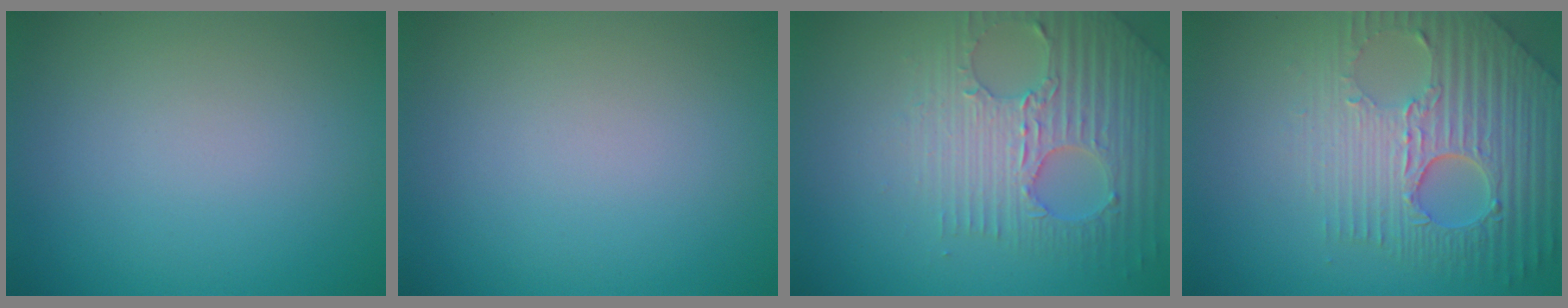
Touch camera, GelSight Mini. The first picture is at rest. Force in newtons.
{"total": 0.0}
{"total": 4.5, "press": 4.3, "slide": 1.1}
{"total": 8.0, "press": 5.7, "slide": 5.6}